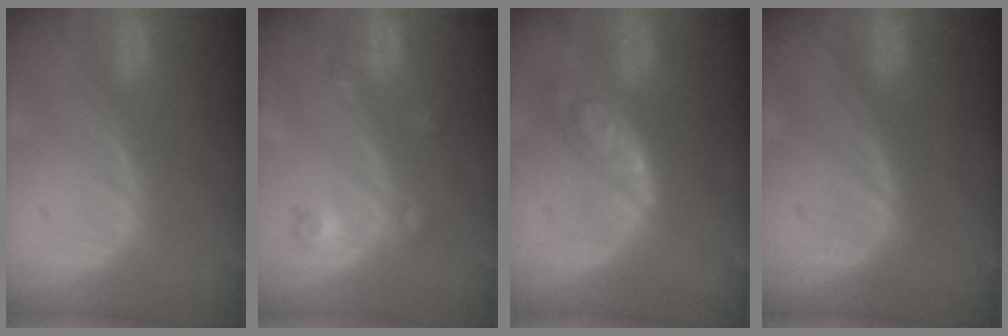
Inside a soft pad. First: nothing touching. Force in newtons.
{"total": 3.6, "press": 3.2, "slide": 1.6}
{"total": 6.2, "press": 5.5, "slide": 2.8}
{"total": 0.0}